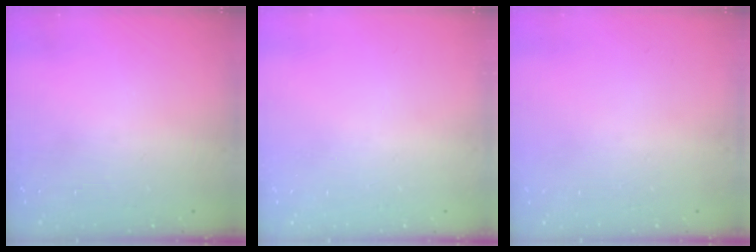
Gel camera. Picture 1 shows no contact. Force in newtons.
{"total": 0.0}
{"total": 0.0}